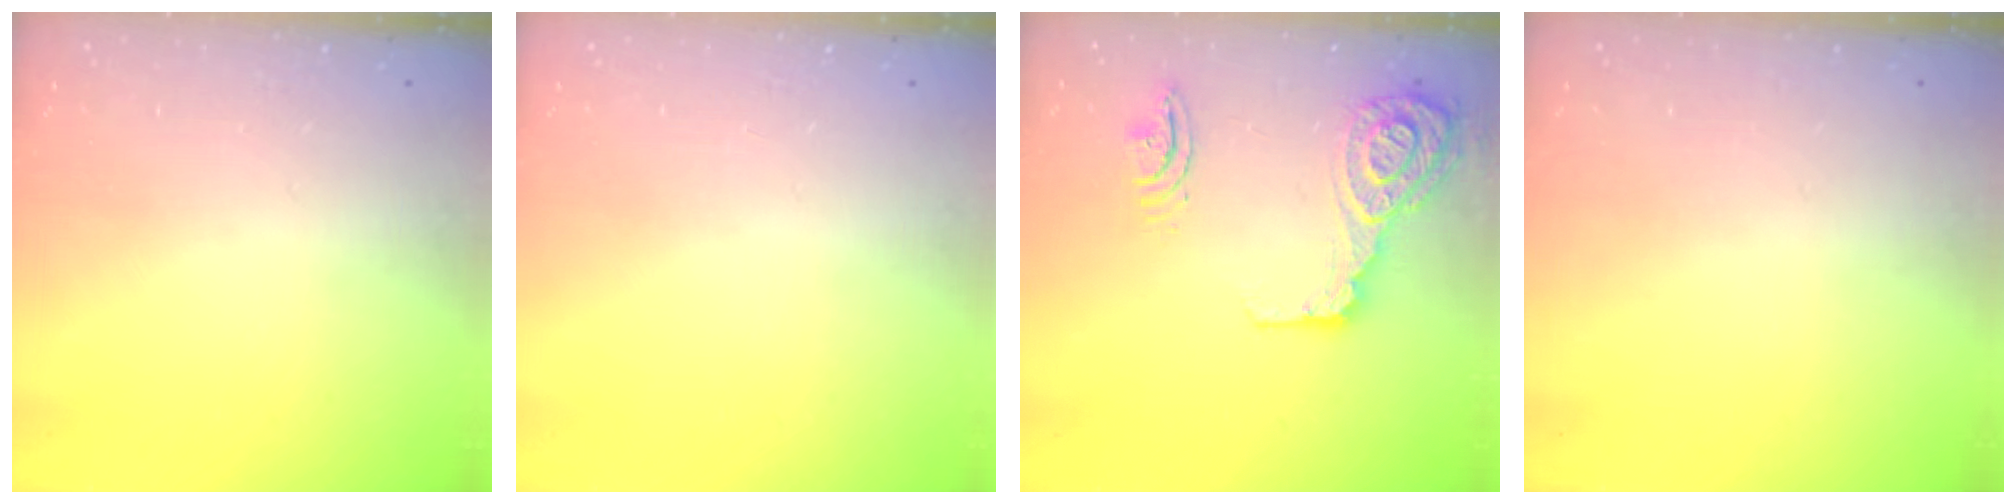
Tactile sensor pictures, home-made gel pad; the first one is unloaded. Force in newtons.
{"total": 0.0}
{"total": 17.9, "press": 17.6, "slide": 3.7}
{"total": 0.0}